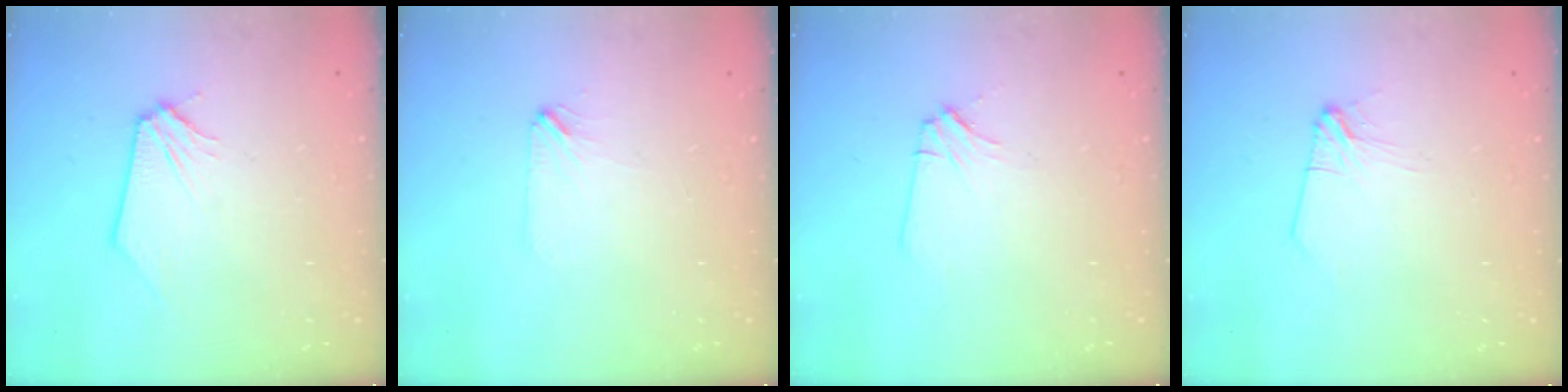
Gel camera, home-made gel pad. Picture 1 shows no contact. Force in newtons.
{"total": 1.8, "press": 1.7, "slide": 0.4}
{"total": 3.6, "press": 3.5, "slide": 0.5}
{"total": 2.9, "press": 2.9, "slide": 0.4}